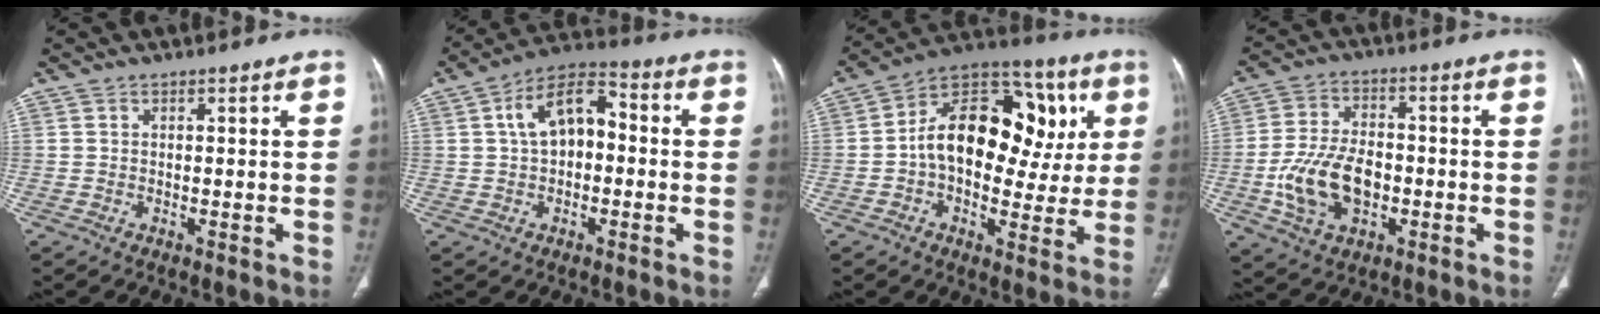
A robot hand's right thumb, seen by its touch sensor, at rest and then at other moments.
{"total": 10.5, "force": [0.8, 6.4, 8.4], "torque": [-0.127, 0.033, 0.001]}
{"total": 21.0, "force": [2.5, 13.3, 16.0], "torque": [-0.201, 0.031, 0.030]}
{"total": 12.6, "force": [-2.8, 8.0, 9.3], "torque": [-0.168, 0.016, -0.045]}